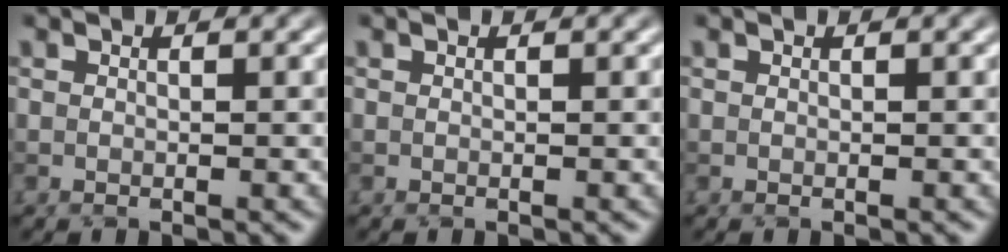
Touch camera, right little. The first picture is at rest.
{"total": 0.0}
{"total": 0.0}